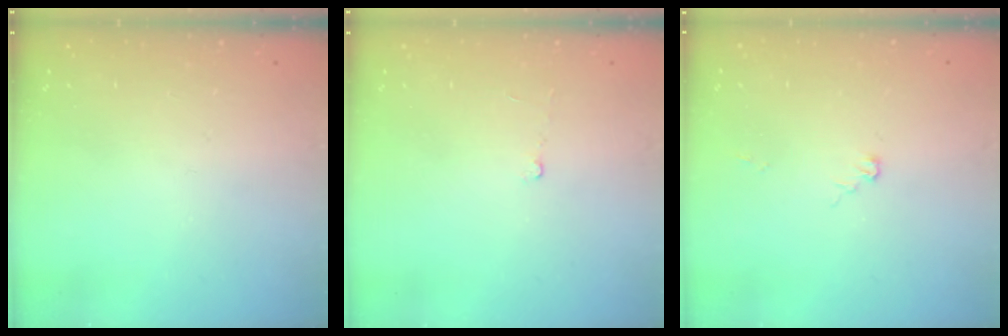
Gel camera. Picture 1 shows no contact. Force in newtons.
{"total": 1.6, "press": 1.6, "slide": 0.3}
{"total": 4.5, "press": 4.5, "slide": 0.5}